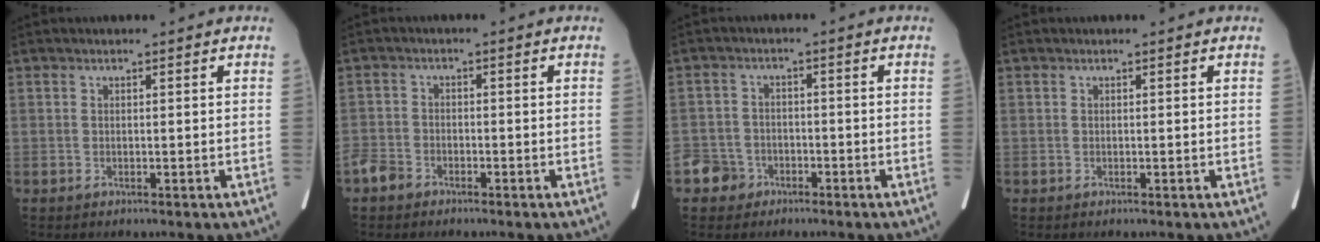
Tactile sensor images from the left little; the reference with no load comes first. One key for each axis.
{"total": 3.1, "fx": -2.4, "fy": 1.8, "fz": 0.8, "tx": -0.020, "ty": 0.005, "tz": -0.046}
{"total": 4.4, "fx": -2.6, "fy": 3.5, "fz": 0.2, "tx": -0.003, "ty": 0.012, "tz": -0.046}
{"total": 0.0}